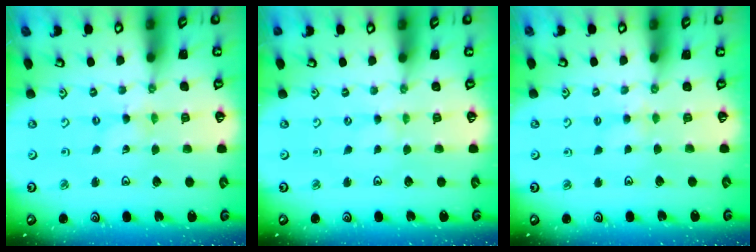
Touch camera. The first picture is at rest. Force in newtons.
{"total": 0.0}
{"total": 2.9, "press": 2.8, "slide": 0.3}